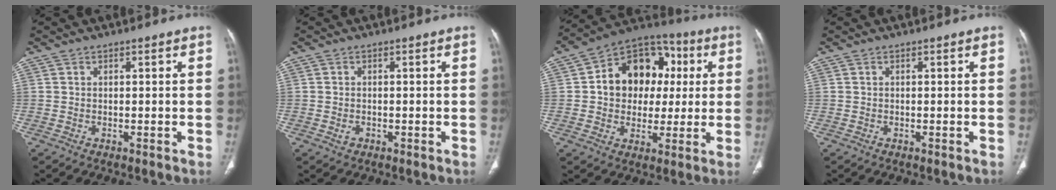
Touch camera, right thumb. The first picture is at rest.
{"total": 1.2, "force": [-0.4, 0.9, 0.7], "torque": [-0.012, 0.006, -0.004]}
{"total": 16.5, "force": [2.2, 12.8, 10.2], "torque": [-0.103, 0.023, 0.028]}
{"total": 0.0}